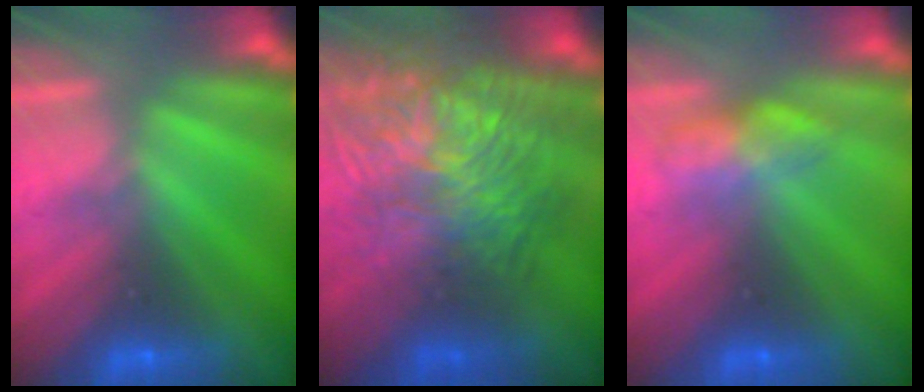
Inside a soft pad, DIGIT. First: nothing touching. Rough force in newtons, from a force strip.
{"total": 7.9}
{"total": 2.8}